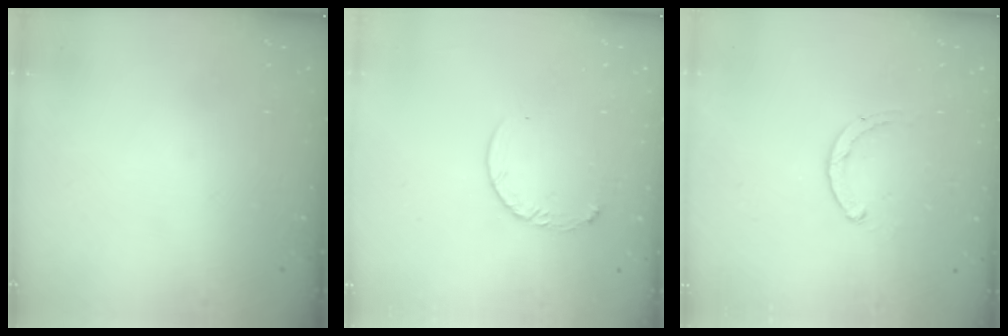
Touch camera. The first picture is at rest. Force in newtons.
{"total": 5.7, "press": 5.7, "slide": 0.6}
{"total": 1.8, "press": 1.7, "slide": 0.5}